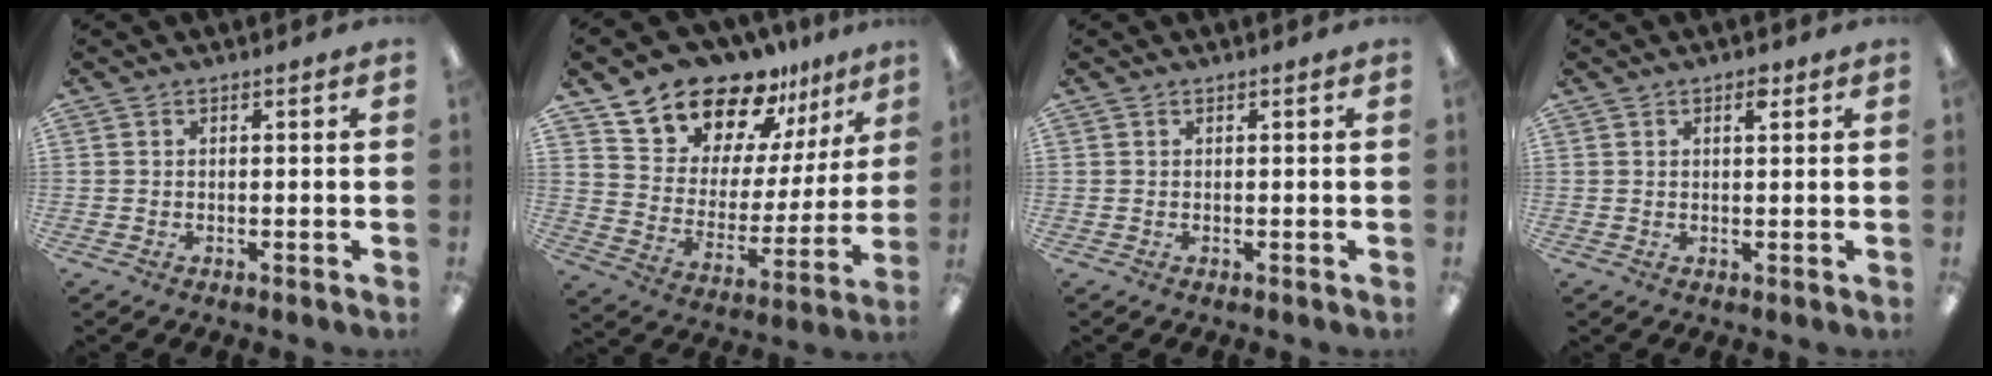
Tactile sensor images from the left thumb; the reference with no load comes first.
{"total": 17.4, "force": [15.1, 7.9, 3.5], "torque": [-0.083, -0.128, 0.276]}
{"total": 0.0}
{"total": 2.2, "force": [1.4, 0.8, 1.6], "torque": [-0.018, -0.004, 0.019]}